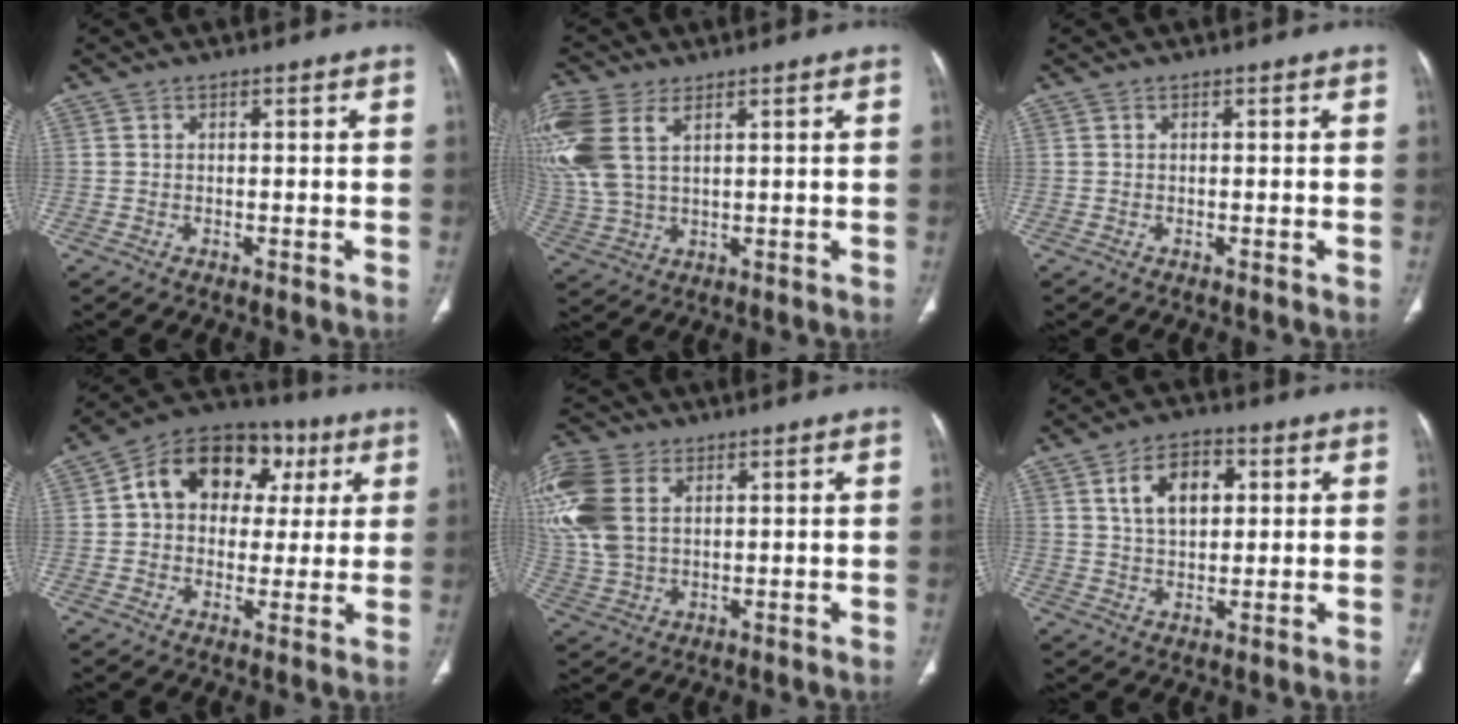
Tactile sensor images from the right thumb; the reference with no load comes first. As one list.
[{"total": 14.4, "force": [5.7, 8.0, 10.5], "torque": [-0.273, 0.002, 0.121]}, {"total": 0.0}, {"total": 16.7, "force": [4.4, 12.6, 10.1], "torque": [-0.105, 0.023, 0.059]}, {"total": 15.5, "force": [4.8, 10.3, 10.6], "torque": [-0.256, 0.002, 0.098]}, {"total": 9.3, "force": [2.9, 5.8, 6.6], "torque": [-0.087, -0.002, 0.049]}]